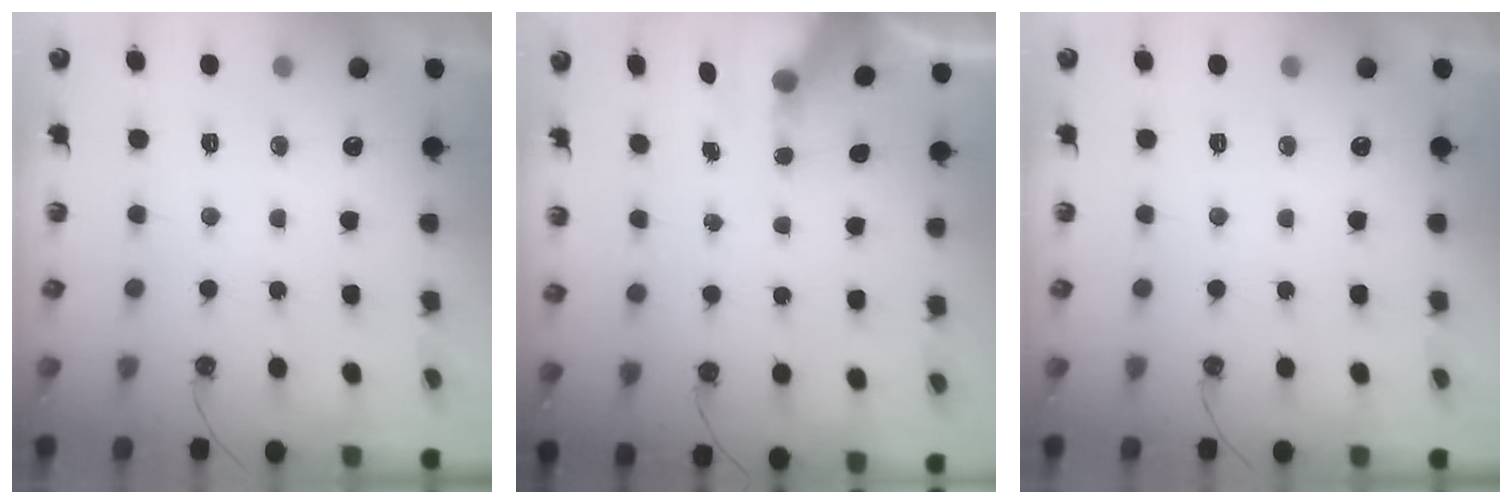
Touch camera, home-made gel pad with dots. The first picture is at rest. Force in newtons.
{"total": 7.7, "press": 7.7, "slide": 0.7}
{"total": 0.0}